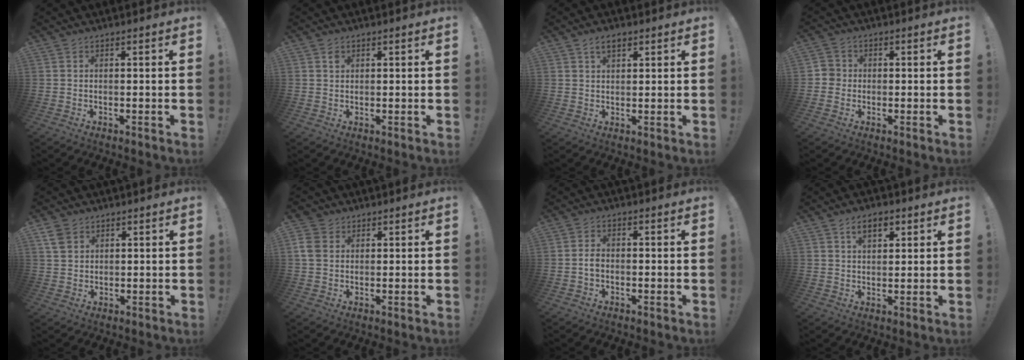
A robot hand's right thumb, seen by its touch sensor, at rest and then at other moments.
{"total": 1.3, "force": [0.7, 1.1, 0.3], "torque": [0.002, -0.001, 0.011]}
{"total": 3.2, "force": [1.8, 1.6, 2.1], "torque": [-0.037, -0.001, 0.032]}
{"total": 3.1, "force": [-0.8, 2.9, 0.8], "torque": [-0.015, 0.010, -0.013]}
{"total": 6.3, "force": [3.4, 4.9, 2.0], "torque": [-0.030, -0.014, 0.069]}
{"total": 5.6, "force": [1.9, 4.3, 3.0], "torque": [-0.067, 0.004, 0.041]}
{"total": 2.0, "force": [-0.6, 1.3, 1.3], "torque": [-0.023, 0.008, -0.010]}
{"total": 5.1, "force": [2.6, 2.9, 3.3], "torque": [-0.049, -0.002, 0.045]}